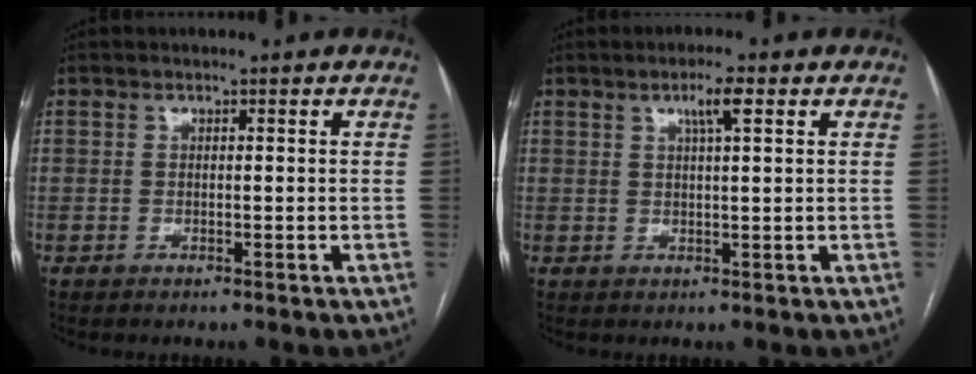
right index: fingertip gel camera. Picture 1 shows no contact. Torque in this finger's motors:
{"motor_torque": [0.43, 0.14, 0.07, 0.03]}